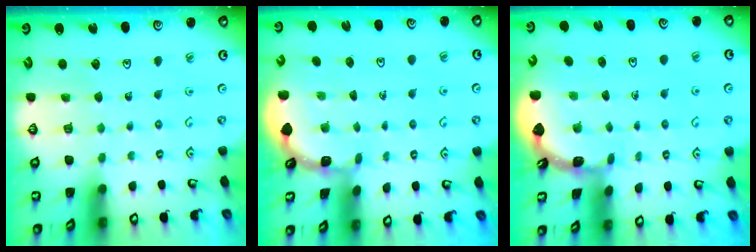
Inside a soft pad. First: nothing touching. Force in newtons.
{"total": 1.1, "press": 1.1, "slide": 0.1}
{"total": 1.7, "press": 1.7, "slide": 0.1}